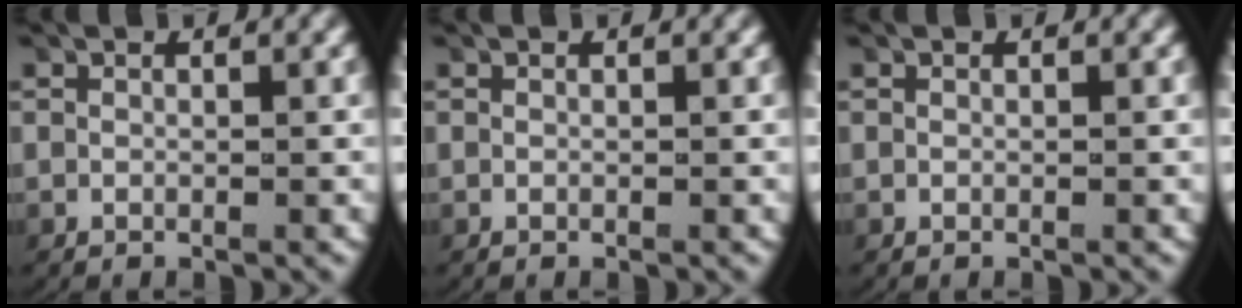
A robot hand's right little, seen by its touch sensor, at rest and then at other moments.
{"total": 0.0}
{"total": 0.0}